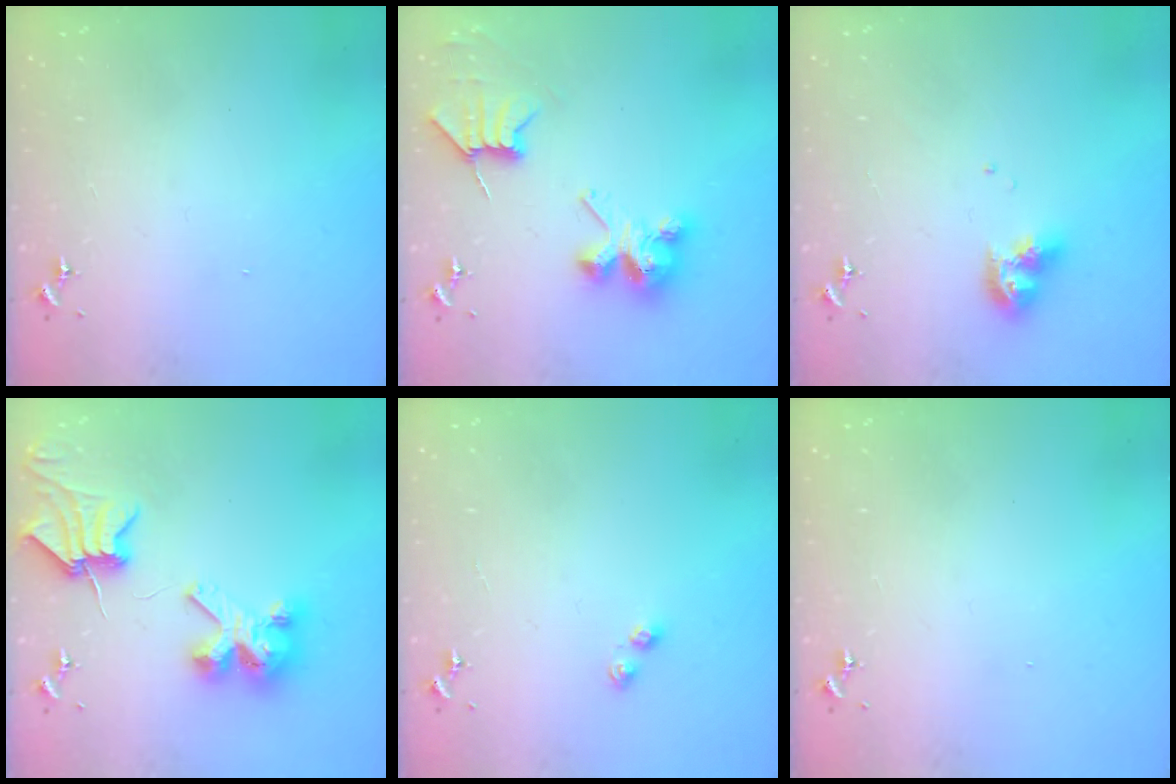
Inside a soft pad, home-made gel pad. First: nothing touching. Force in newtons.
{"total": 8.1, "press": 8.1, "slide": 0.6}
{"total": 9.6, "press": 9.5, "slide": 1.2}
{"total": 10.1, "press": 10.0, "slide": 1.4}
{"total": 3.0, "press": 2.9, "slide": 0.4}
{"total": 0.0}